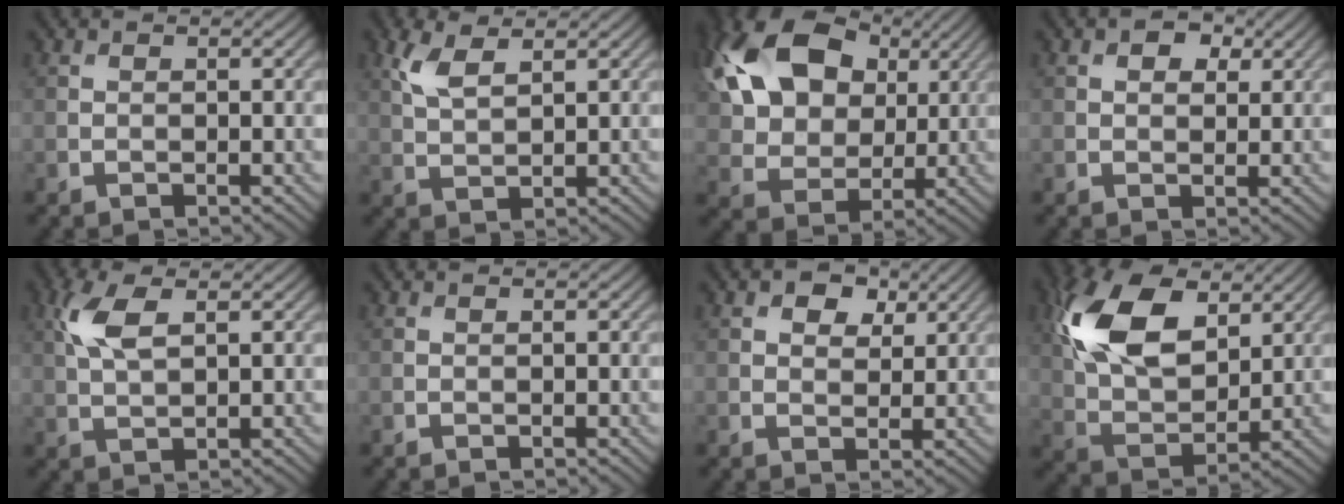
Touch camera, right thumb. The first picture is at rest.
{"total": 4.1, "force": [2.3, 1.6, 3.0], "torque": [-0.078, 0.004, 0.050]}
{"total": 17.4, "force": [6.3, 11.8, 11.2], "torque": [-0.245, 0.037, 0.105]}
{"total": 3.0, "force": [1.5, 1.8, 1.9], "torque": [-0.029, -0.003, 0.028]}
{"total": 5.2, "force": [2.0, 2.3, 4.3], "torque": [-0.108, 0.007, 0.039]}
{"total": 0.0}
{"total": 4.3, "force": [2.5, 2.6, 2.5], "torque": [-0.040, -0.003, 0.041]}
{"total": 14.0, "force": [5.5, 8.0, 10.1], "torque": [-0.230, 0.019, 0.103]}